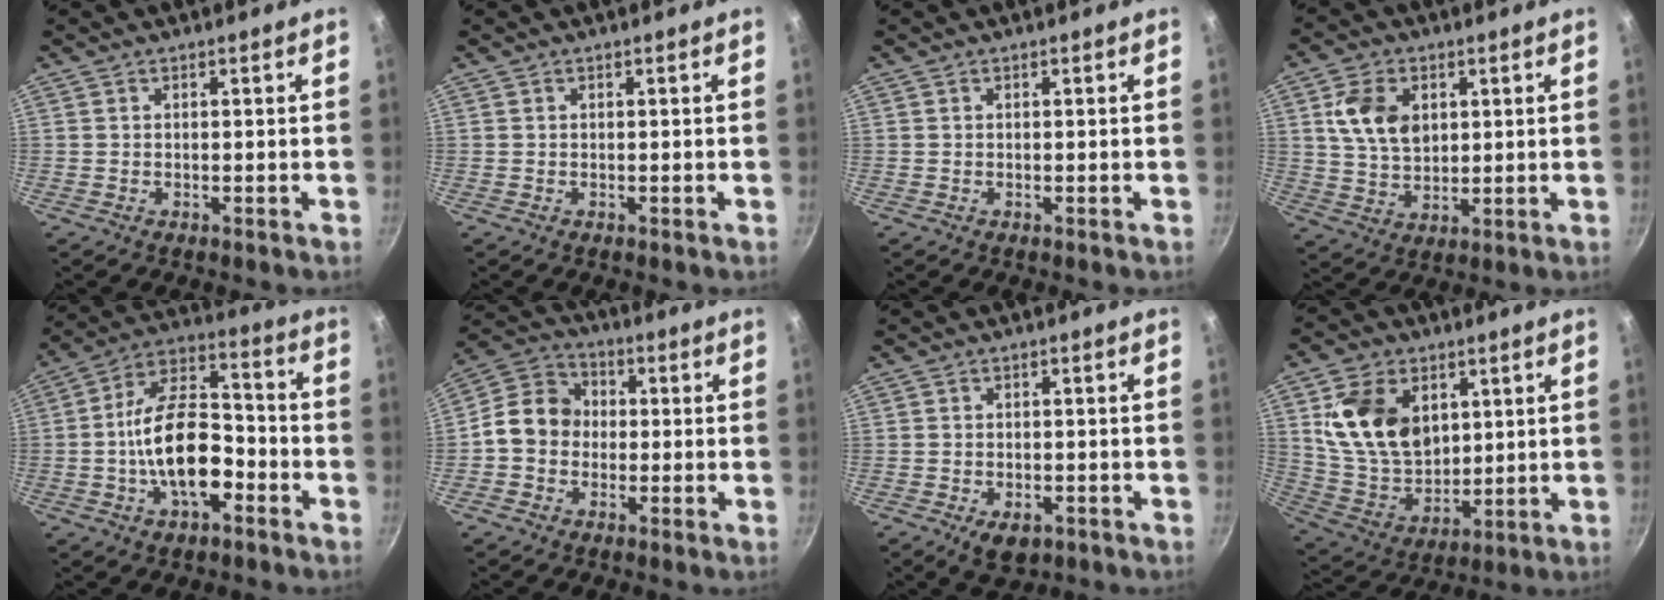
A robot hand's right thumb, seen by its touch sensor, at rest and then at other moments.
{"total": 0.0}
{"total": 0.0}
{"total": 9.8, "force": [2.8, 6.8, 6.4], "torque": [-0.101, -0.010, 0.053]}
{"total": 16.8, "force": [-4.7, 9.0, 13.4], "torque": [-0.207, 0.053, -0.094]}
{"total": 10.0, "force": [-0.9, 8.5, 5.2], "torque": [-0.058, 0.029, -0.041]}
{"total": 5.4, "force": [-2.4, 3.3, 3.5], "torque": [-0.045, 0.007, -0.029]}
{"total": 16.9, "force": [4.9, 11.9, 10.9], "torque": [-0.170, -0.024, 0.103]}